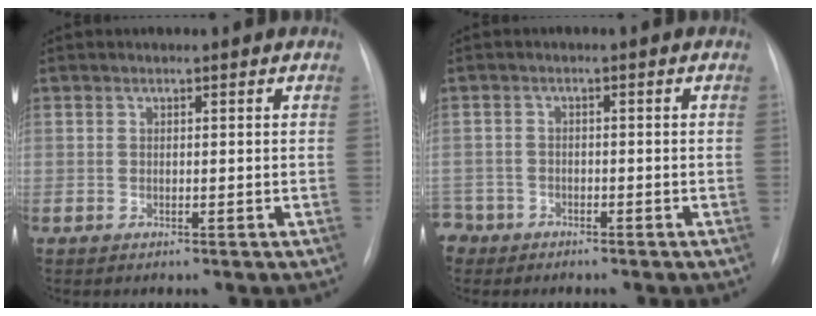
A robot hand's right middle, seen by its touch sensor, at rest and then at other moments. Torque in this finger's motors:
{"motor_torque": [0.66, -0.79, 0.08, -0.04]}